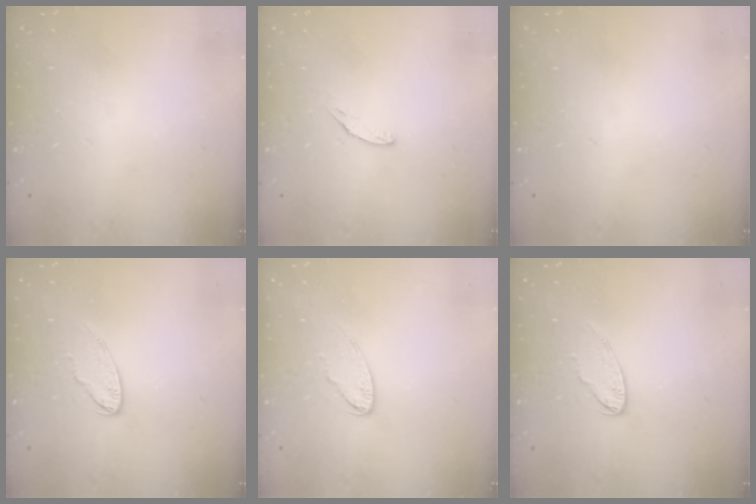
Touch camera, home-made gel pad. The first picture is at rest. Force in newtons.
{"total": 3.7, "press": 3.6, "slide": 0.3}
{"total": 0.0}
{"total": 7.3, "press": 7.3, "slide": 0.2}
{"total": 7.6, "press": 7.6, "slide": 0.3}
{"total": 7.3, "press": 7.3, "slide": 0.2}